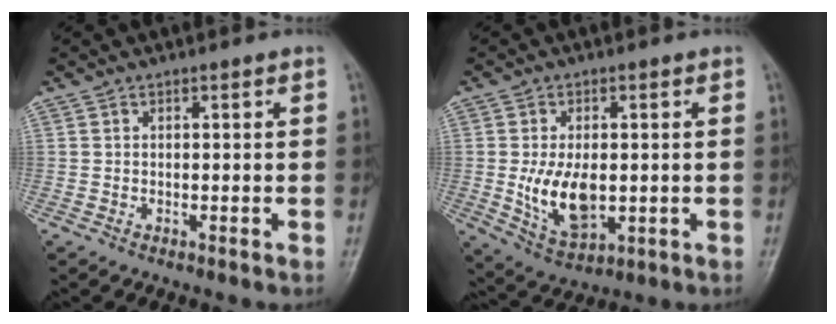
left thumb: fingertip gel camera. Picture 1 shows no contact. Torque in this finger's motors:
{"motor_torque": [-0.15, 1.12, 1.17, -0.19, 0.30]}